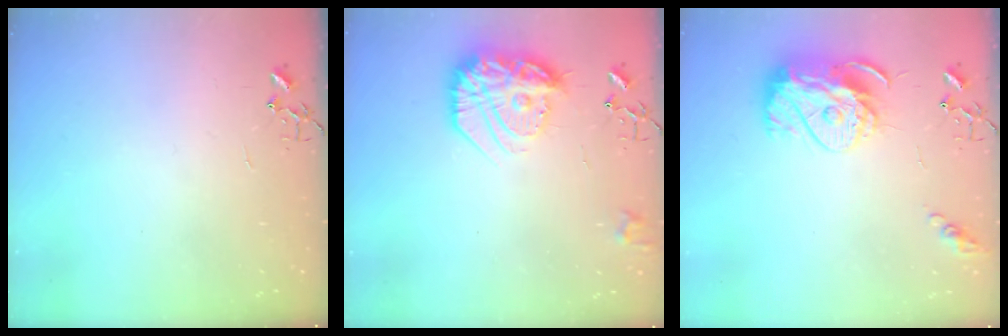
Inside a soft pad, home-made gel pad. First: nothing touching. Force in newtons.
{"total": 17.9, "press": 17.9, "slide": 0.7}
{"total": 13.8, "press": 13.7, "slide": 1.2}